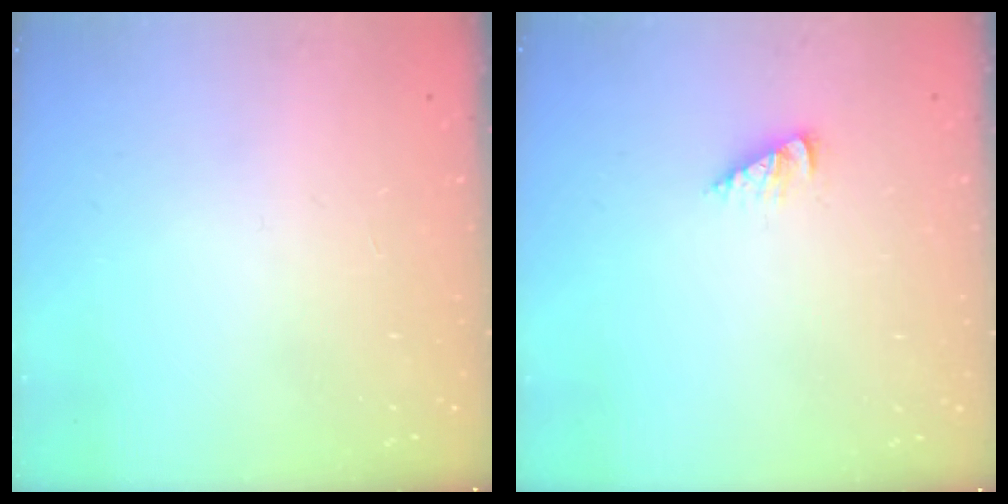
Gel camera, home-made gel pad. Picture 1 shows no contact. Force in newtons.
{"total": 2.5, "press": 2.5, "slide": 0.1}